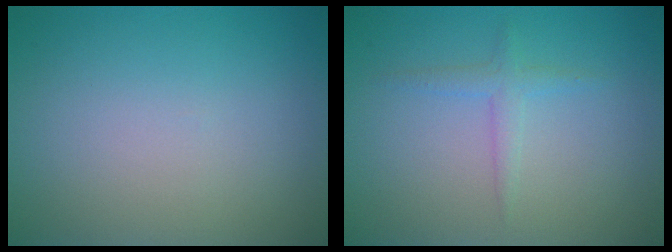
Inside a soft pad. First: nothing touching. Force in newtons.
{"total": 1.4, "press": 1.4, "slide": 0.0}